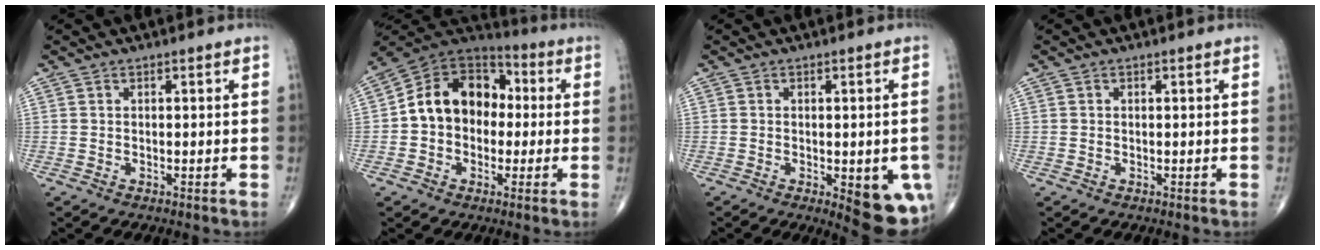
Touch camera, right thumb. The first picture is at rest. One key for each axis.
{"total": 15.0, "fx": 0.2, "fy": 11.5, "fz": 9.7, "tx": -0.123, "ty": 0.042, "tz": -0.010}
{"total": 10.8, "fx": -3.4, "fy": 4.1, "fz": 9.4, "tx": -0.096, "ty": -0.006, "tz": -0.029}
{"total": 0.0}